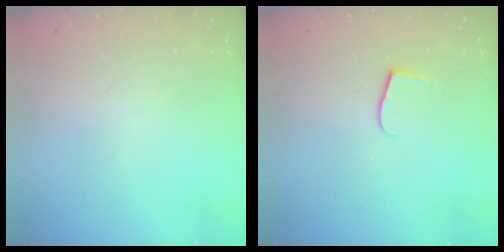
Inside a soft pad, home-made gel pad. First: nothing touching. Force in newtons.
{"total": 6.5, "press": 6.5, "slide": 0.7}